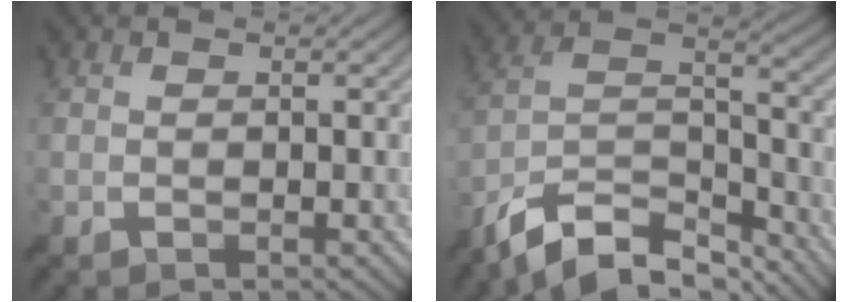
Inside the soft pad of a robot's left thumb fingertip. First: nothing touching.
{"total": 12.2, "force": [-9.3, 4.5, 6.5], "torque": [-0.141, 0.002, -0.169]}